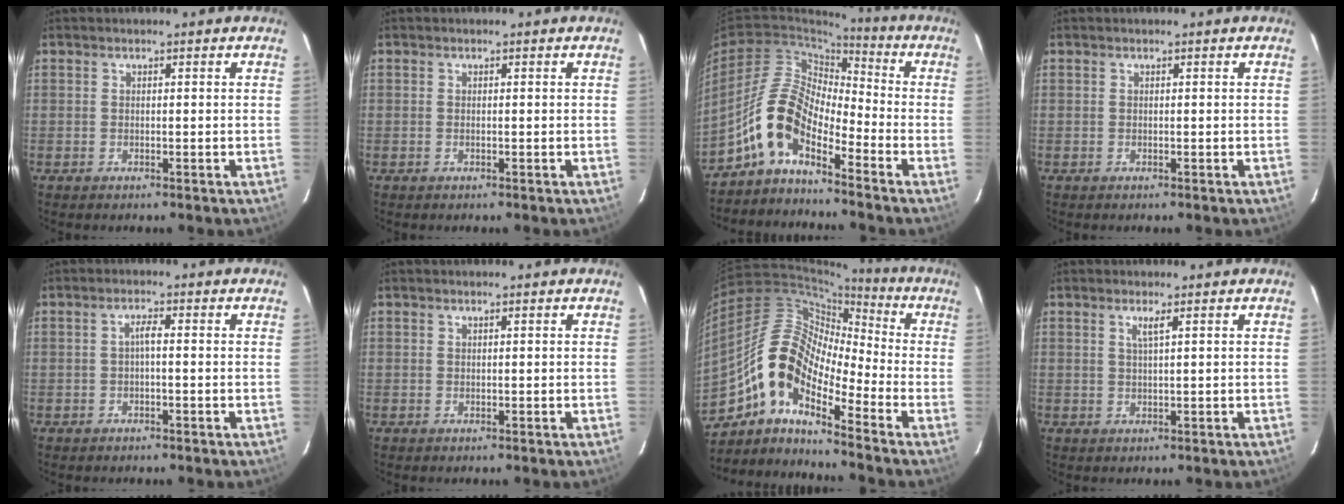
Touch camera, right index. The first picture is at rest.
{"total": 0.0}
{"total": 10.0, "force": [-6.3, 4.0, 6.7], "torque": [-0.130, 0.020, -0.136]}
{"total": 0.0}
{"total": 1.7, "force": [-0.4, 0.2, 1.6], "torque": [-0.031, 0.007, -0.006]}
{"total": 0.0}
{"total": 13.3, "force": [-7.4, 5.1, 9.8], "torque": [-0.157, 0.013, -0.160]}
{"total": 1.6, "force": [0.8, -0.2, 1.4], "torque": [-0.027, -0.001, 0.016]}